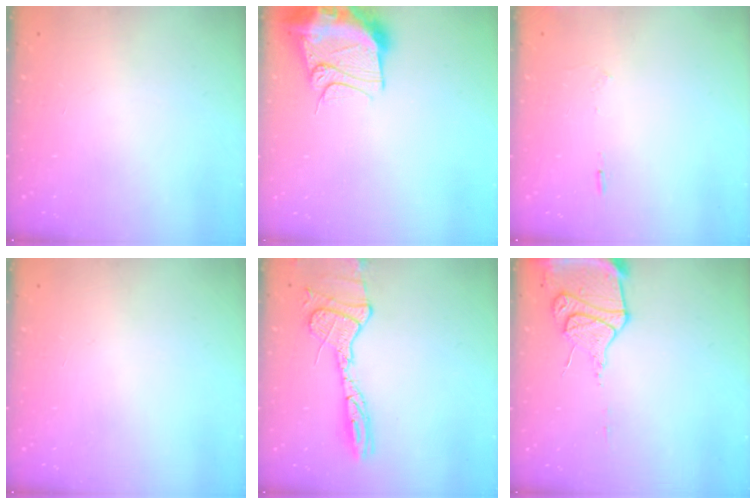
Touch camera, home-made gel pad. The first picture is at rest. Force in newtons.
{"total": 15.8, "press": 15.7, "slide": 1.6}
{"total": 6.4, "press": 6.2, "slide": 1.5}
{"total": 1.0, "press": 0.0, "slide": 1.0}
{"total": 15.6, "press": 15.6, "slide": 1.3}
{"total": 14.1, "press": 14.1, "slide": 1.3}